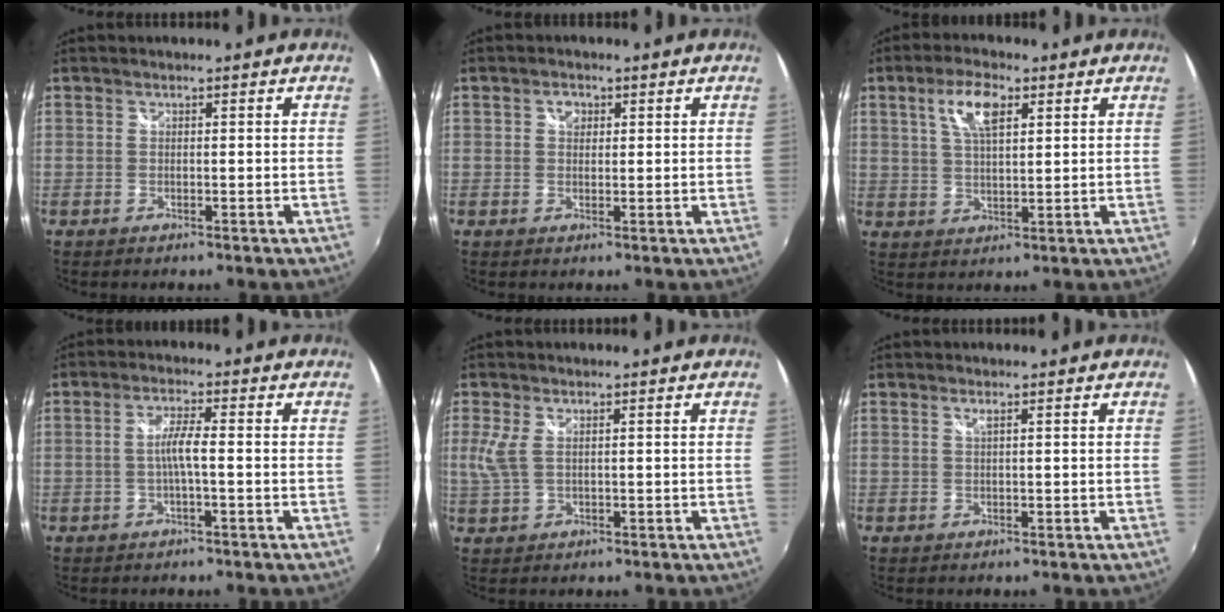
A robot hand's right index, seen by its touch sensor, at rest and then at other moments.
{"total": 2.1, "force": [0.7, 1.6, 1.1], "torque": [-0.013, 0.006, 0.010]}
{"total": 7.1, "force": [3.1, 2.8, 5.8], "torque": [-0.108, 0.011, 0.056]}
{"total": 3.5, "force": [-0.9, 0.0, 3.3], "torque": [-0.066, 0.004, -0.016]}
{"total": 3.5, "force": [0.5, 1.6, 3.1], "torque": [-0.075, -0.002, 0.015]}
{"total": 0.7, "force": [0.3, -0.3, 0.6], "torque": [-0.012, 0.000, 0.004]}